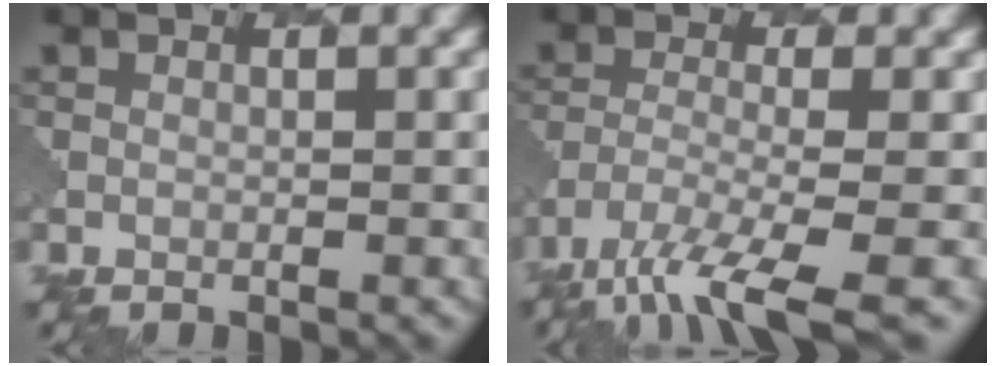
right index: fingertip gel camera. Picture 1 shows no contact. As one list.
[{"total": 7.3, "force": [-4.9, 1.9, 5.2], "torque": [-0.095, -0.018, -0.092]}]